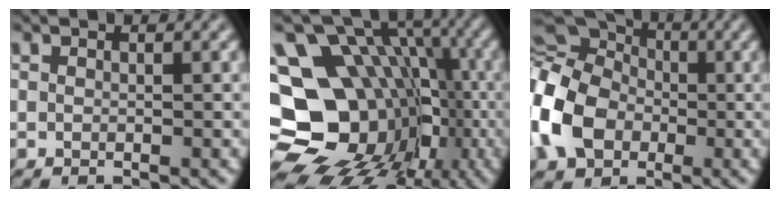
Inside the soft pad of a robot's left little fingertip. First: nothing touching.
{"total": 17.6, "force": [-3.5, 14.4, 9.6], "torque": [-0.165, 0.007, -0.058]}
{"total": 14.2, "force": [-1.9, 11.6, 8.1], "torque": [-0.187, -0.014, -0.073]}